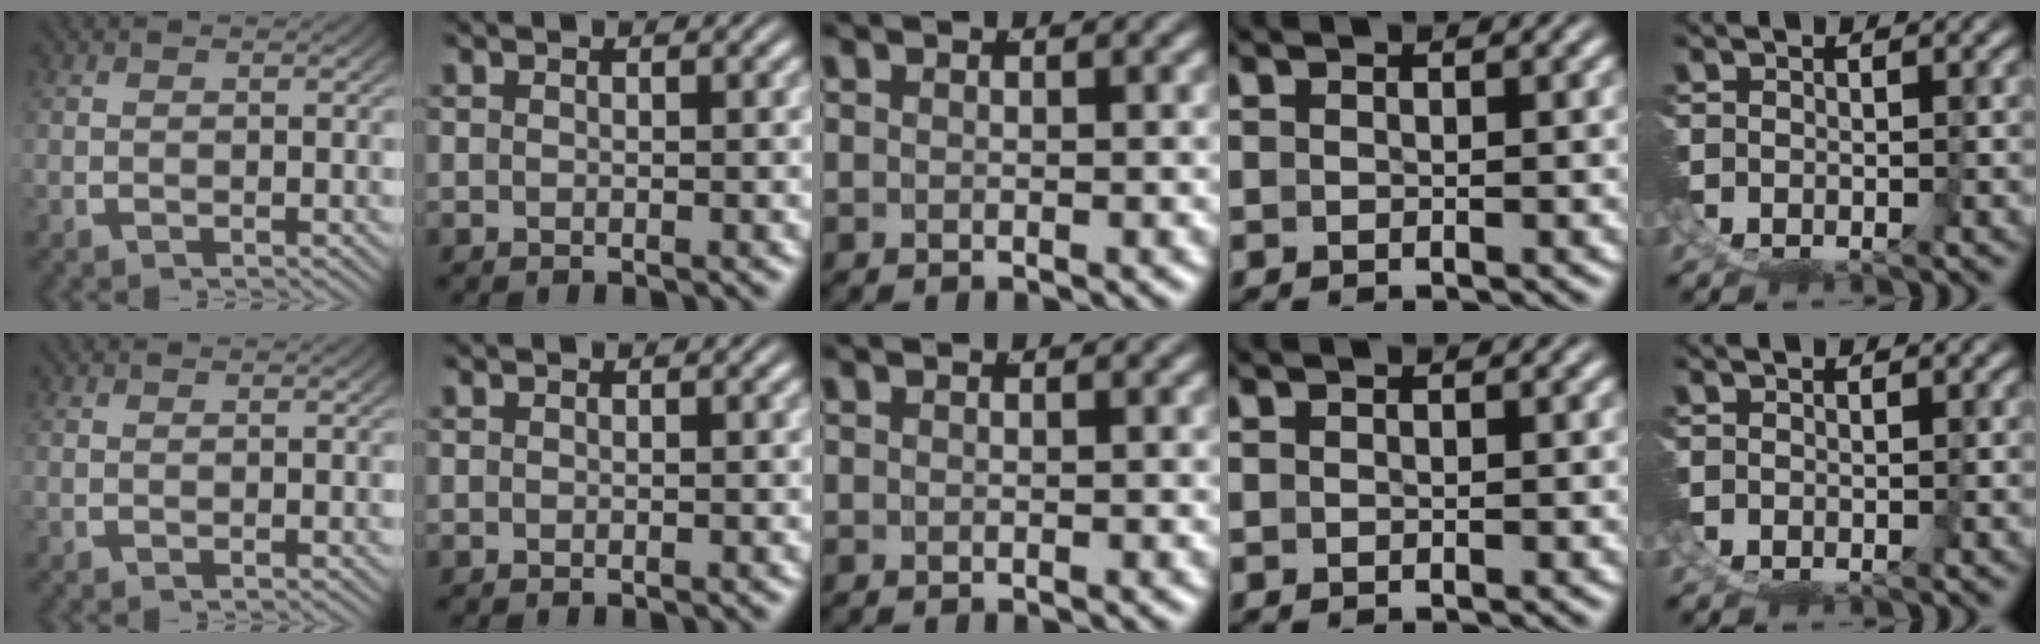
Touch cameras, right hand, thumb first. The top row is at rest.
{}